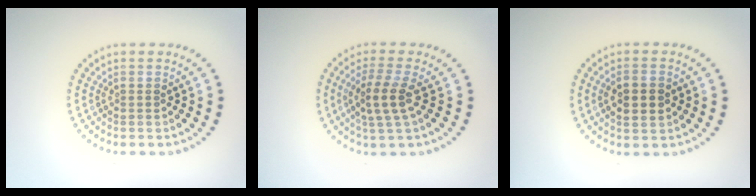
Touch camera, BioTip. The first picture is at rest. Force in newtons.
{"total": 3.0, "press": 2.6, "slide": 1.5}
{"total": 3.0, "press": 3.0, "slide": 0.3}